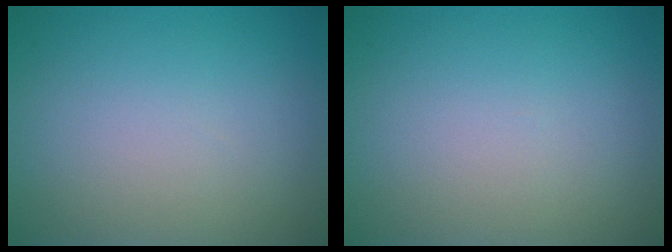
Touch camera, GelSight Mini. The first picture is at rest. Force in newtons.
{"total": 0.0}